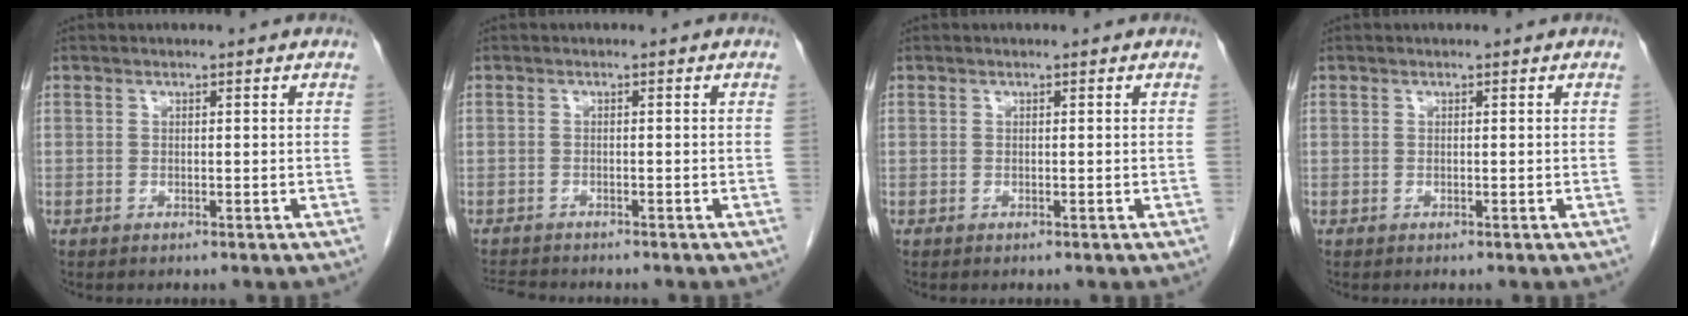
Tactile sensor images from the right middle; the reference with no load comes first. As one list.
[{"total": 3.9, "force": [-3.8, 0.5, 0.9], "torque": [-0.014, -0.013, -0.063]}, {"total": 0.0}, {"total": 0.0}]